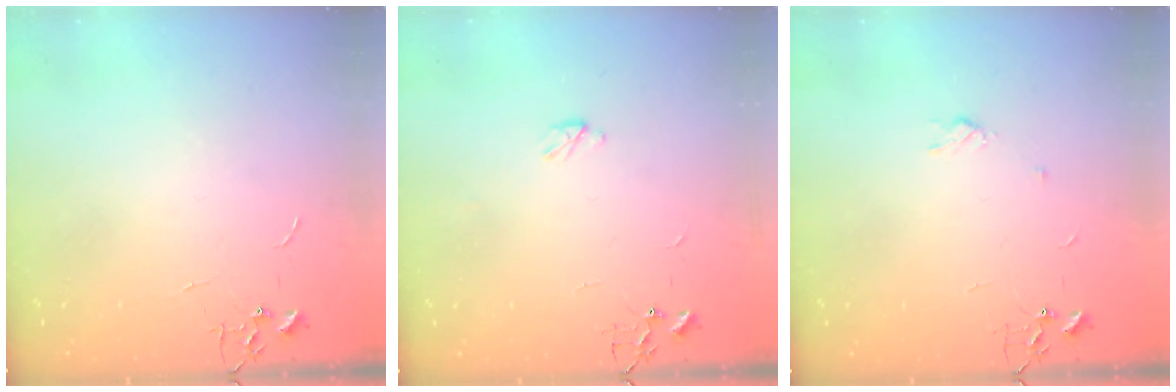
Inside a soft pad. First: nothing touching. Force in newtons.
{"total": 3.0, "press": 3.0, "slide": 0.5}
{"total": 2.9, "press": 2.9, "slide": 0.5}